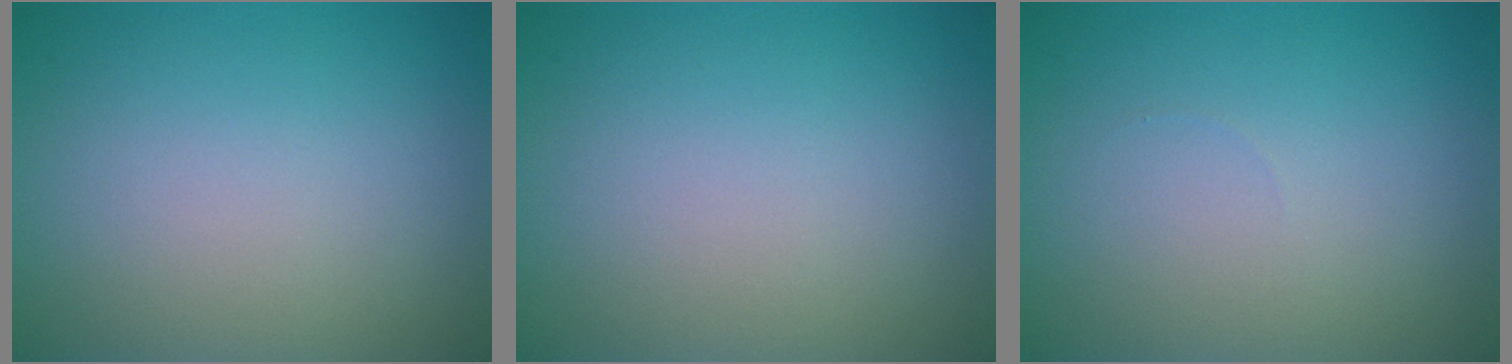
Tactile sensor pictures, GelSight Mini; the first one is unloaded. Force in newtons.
{"total": 0.0}
{"total": 0.0}